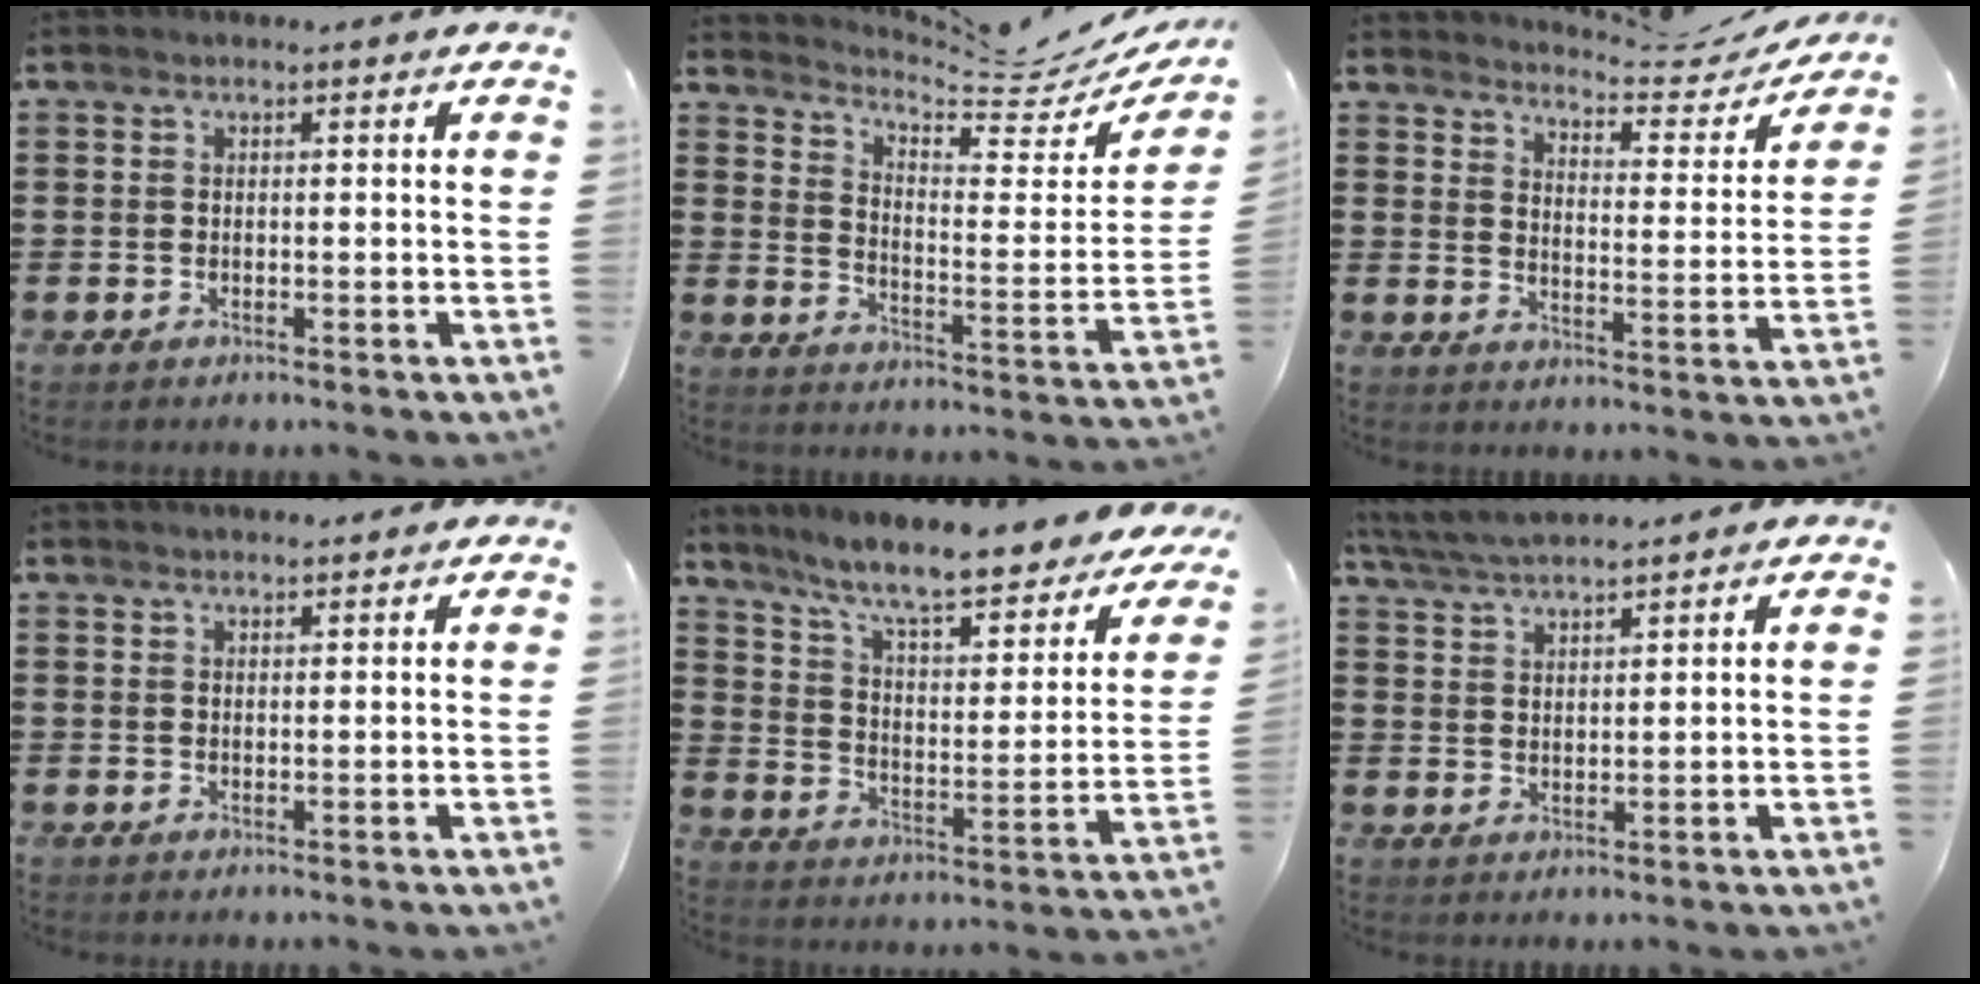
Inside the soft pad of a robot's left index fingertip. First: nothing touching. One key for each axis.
{"total": 5.7, "fx": 5.3, "fy": 0.6, "fz": 1.9, "tx": -0.057, "ty": -0.045, "tz": 0.089}
{"total": 4.1, "fx": 4.0, "fy": 0.3, "fz": 0.9, "tx": -0.034, "ty": -0.032, "tz": 0.062}
{"total": 1.4, "fx": 1.4, "fy": 0.2, "fz": 0.2, "tx": -0.005, "ty": 0.001, "tz": 0.027}
{"total": 9.4, "fx": 7.9, "fy": 0.5, "fz": 5.0, "tx": -0.119, "ty": -0.058, "tz": 0.130}
{"total": 4.1, "fx": 4.0, "fy": 0.1, "fz": 1.2, "tx": -0.036, "ty": -0.012, "tz": 0.073}